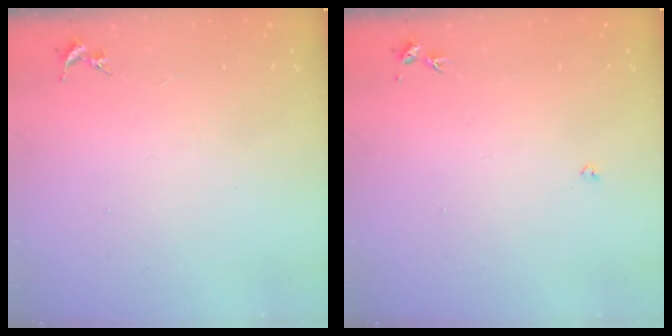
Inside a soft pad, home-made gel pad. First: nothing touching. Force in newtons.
{"total": 2.7, "press": 2.7, "slide": 0.5}